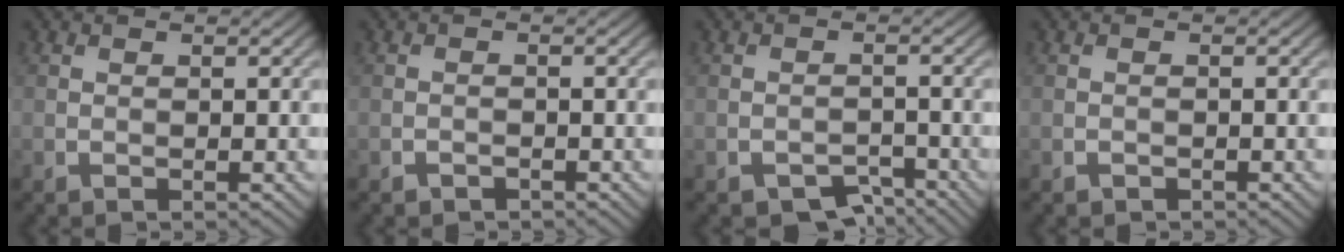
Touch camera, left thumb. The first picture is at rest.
{"total": 0.9, "force": [-0.7, 0.4, 0.2], "torque": [-0.001, -0.002, -0.014]}
{"total": 3.1, "force": [-2.4, 1.5, 1.3], "torque": [-0.017, -0.003, -0.035]}
{"total": 0.6, "force": [-0.4, 0.3, 0.1], "torque": [0.001, -0.003, -0.007]}